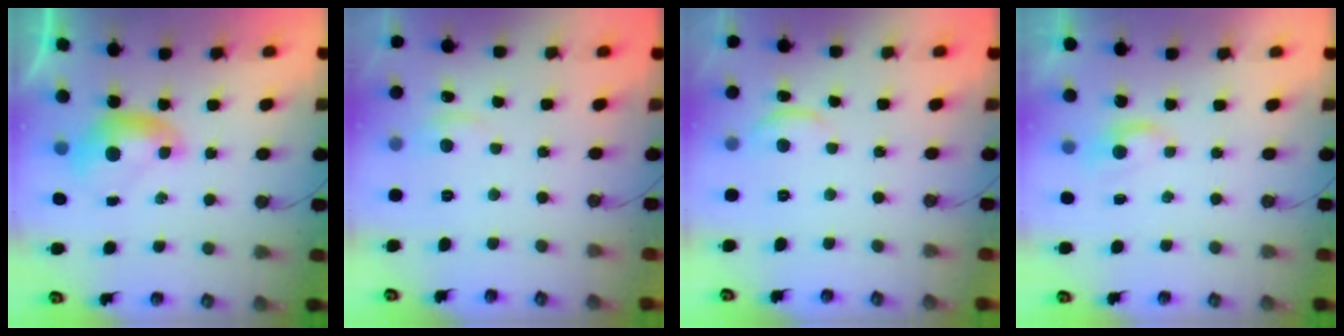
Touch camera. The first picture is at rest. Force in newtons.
{"total": 1.3, "press": 1.1, "slide": 0.5}
{"total": 0.5, "press": 0.4, "slide": 0.3}
{"total": 1.1, "press": 1.0, "slide": 0.4}